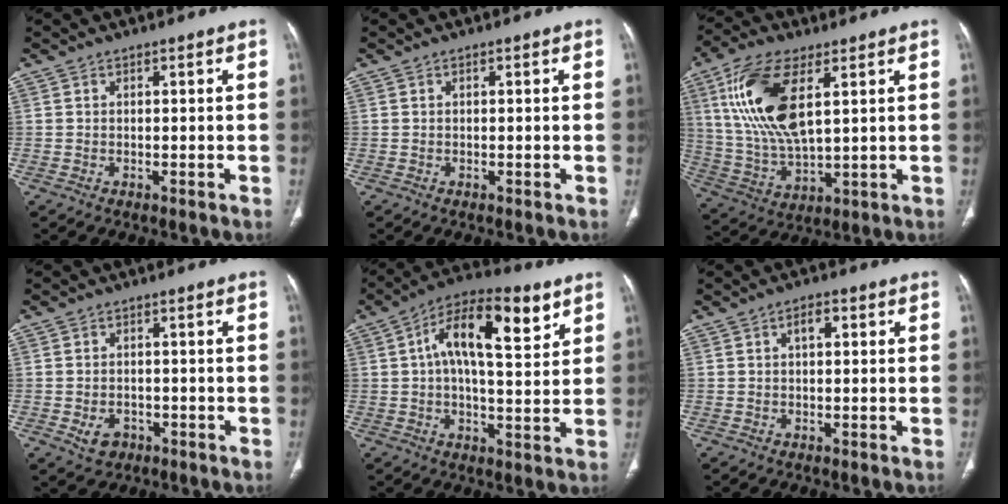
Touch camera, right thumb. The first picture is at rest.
{"total": 0.0}
{"total": 17.1, "force": [5.6, 7.3, 14.4], "torque": [-0.298, -0.017, 0.115]}
{"total": 3.9, "force": [-1.6, 3.0, 1.9], "torque": [-0.025, 0.008, -0.017]}
{"total": 15.7, "force": [5.8, 6.4, 13.1], "torque": [-0.192, 0.006, 0.084]}
{"total": 2.7, "force": [0.8, 1.3, 2.2], "torque": [-0.034, 0.010, 0.011]}